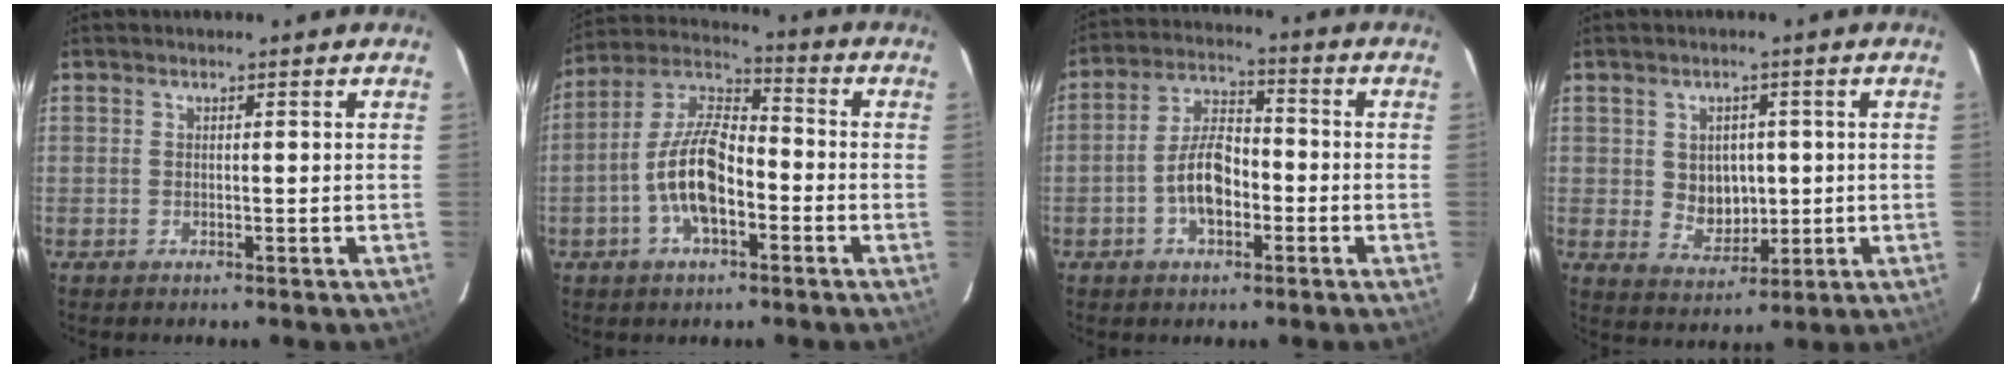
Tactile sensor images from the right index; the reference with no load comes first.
{"total": 12.4, "force": [-4.0, 5.4, 10.4], "torque": [-0.216, 0.010, -0.076]}
{"total": 8.4, "force": [-2.7, 4.3, 6.7], "torque": [-0.133, 0.017, -0.045]}
{"total": 6.3, "force": [0.5, 5.5, 3.0], "torque": [-0.052, 0.003, 0.023]}